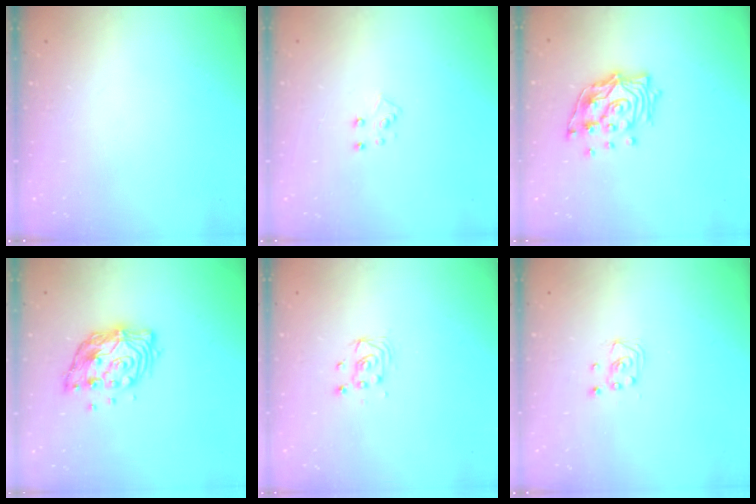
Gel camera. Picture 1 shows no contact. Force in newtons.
{"total": 5.1, "press": 5.1, "slide": 0.5}
{"total": 15.1, "press": 15.0, "slide": 1.8}
{"total": 12.1, "press": 12.0, "slide": 0.9}
{"total": 3.4, "press": 3.4, "slide": 0.3}
{"total": 2.5, "press": 2.5, "slide": 0.2}